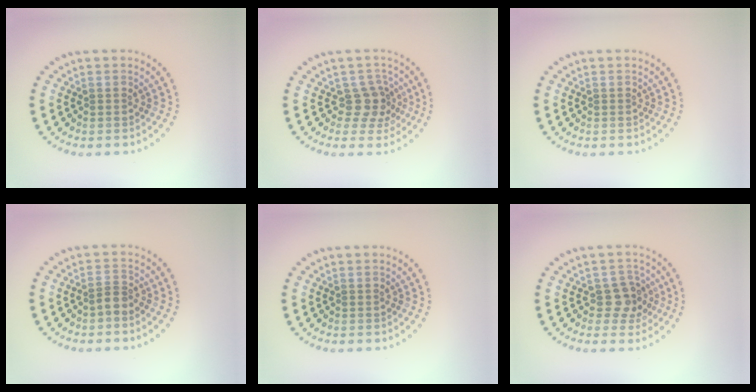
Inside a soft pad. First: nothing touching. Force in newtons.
{"total": 2.6, "press": 2.0, "slide": 1.7}
{"total": 0.0}
{"total": 1.1, "press": 0.7, "slide": 0.9}
{"total": 0.0}
{"total": 2.6, "press": 2.4, "slide": 1.2}